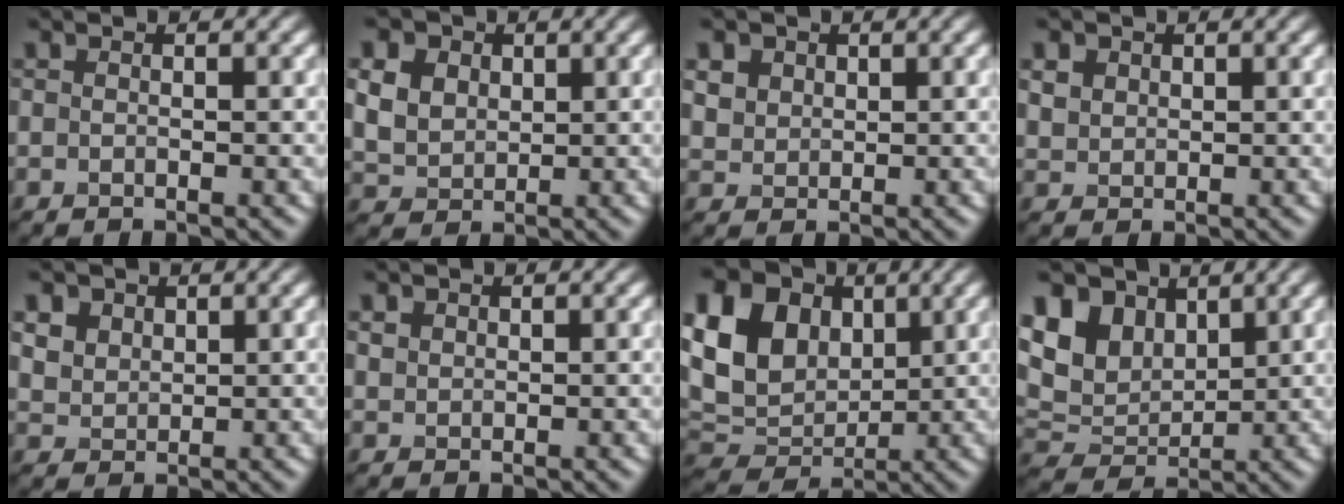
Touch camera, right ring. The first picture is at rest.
{"total": 8.7, "force": [3.8, 6.6, 4.4], "torque": [-0.115, 0.029, 0.056]}
{"total": 3.4, "force": [1.9, 2.5, 1.4], "torque": [-0.052, 0.006, 0.044]}
{"total": 2.0, "force": [1.1, 1.6, 0.7], "torque": [-0.020, -0.002, 0.027]}
{"total": 4.4, "force": [2.6, 3.0, 1.9], "torque": [-0.069, 0.008, 0.053]}
{"total": 1.1, "force": [0.6, 0.8, 0.2], "torque": [-0.006, 0.000, 0.015]}
{"total": 12.6, "force": [3.6, 9.5, 7.4], "torque": [-0.168, 0.044, 0.052]}
{"total": 7.5, "force": [3.5, 5.3, 4.1], "torque": [-0.104, 0.011, 0.058]}